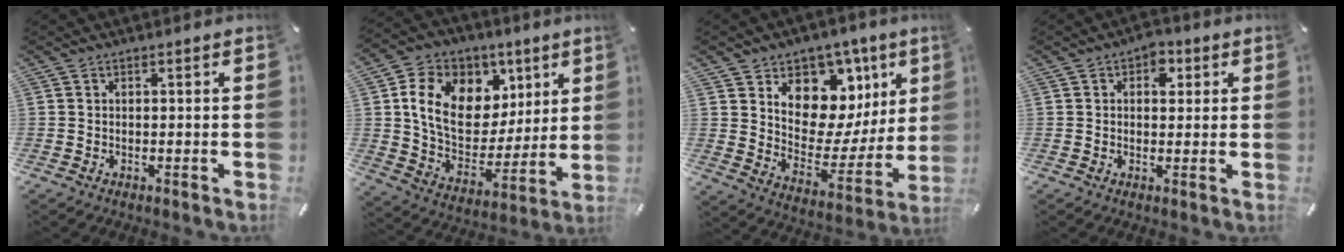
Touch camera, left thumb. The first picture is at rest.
{"total": 16.4, "force": [6.4, 12.5, 8.5], "torque": [-0.148, -0.019, 0.124]}
{"total": 11.5, "force": [6.3, 8.9, 3.7], "torque": [-0.040, -0.087, 0.111]}
{"total": 4.2, "force": [1.2, 2.9, 2.7], "torque": [-0.016, -0.006, 0.011]}